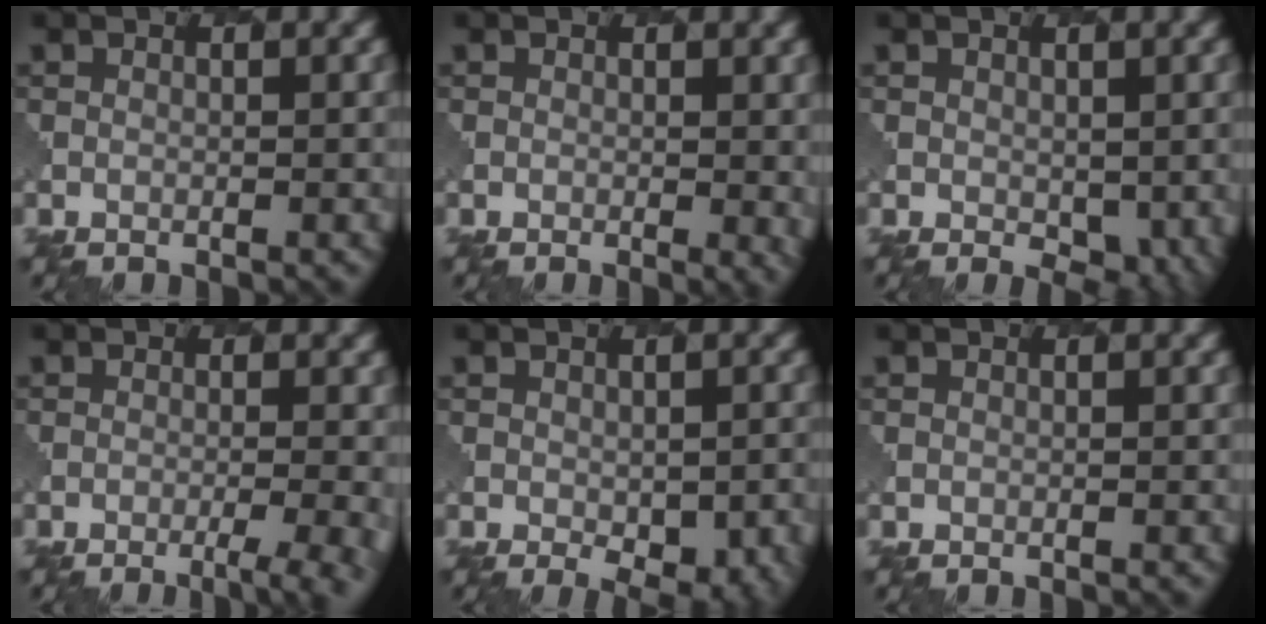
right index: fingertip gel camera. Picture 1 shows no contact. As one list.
[{"total": 2.2, "force": [0.1, 0.8, 2.0], "torque": [-0.030, -0.006, 0.006]}, {"total": 3.5, "force": [0.0, 2.2, 2.7], "torque": [-0.041, -0.012, 0.008]}, {"total": 5.6, "force": [-2.2, 2.2, 4.7], "torque": [-0.034, 0.007, -0.023]}, {"total": 5.2, "force": [-1.3, 2.7, 4.2], "torque": [-0.061, -0.020, -0.004]}, {"total": 0.0}]